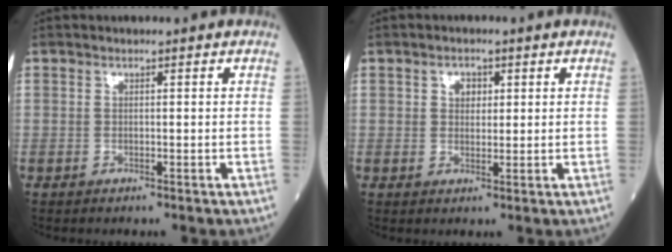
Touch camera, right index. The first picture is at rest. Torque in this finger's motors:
{"motor_torque": [0.15, 0.17, 0.06, 0.03]}